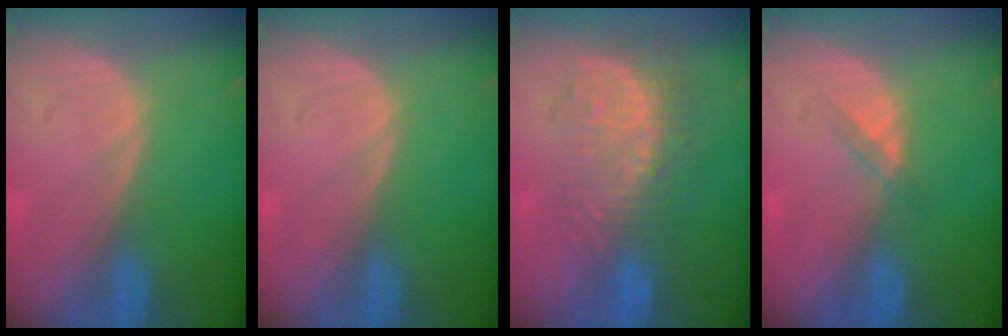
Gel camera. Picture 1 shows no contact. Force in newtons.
{"total": 0.0}
{"total": 10.0, "press": 8.7, "slide": 4.9}
{"total": 1.8, "press": 1.4, "slide": 1.0}